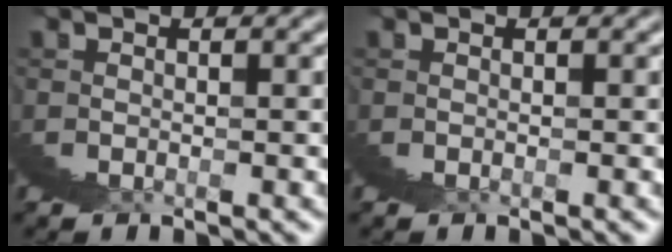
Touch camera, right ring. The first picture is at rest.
{"total": 0.0}